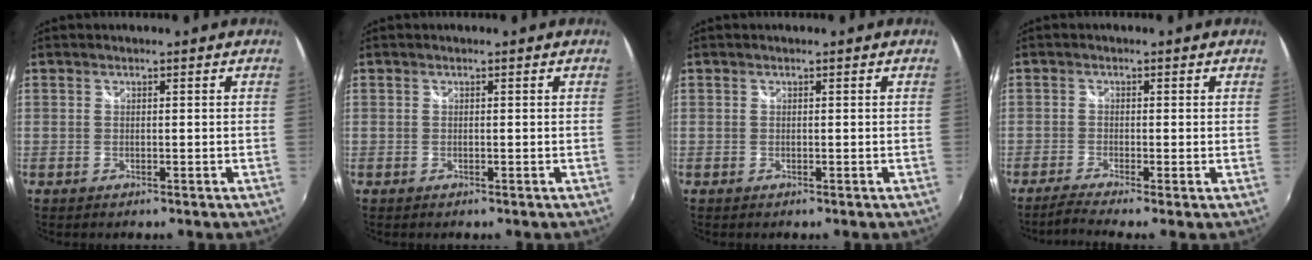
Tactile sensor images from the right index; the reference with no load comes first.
{"total": 0.0}
{"total": 0.0}
{"total": 2.7, "force": [-2.0, -0.6, 1.7], "torque": [-0.046, -0.009, -0.050]}